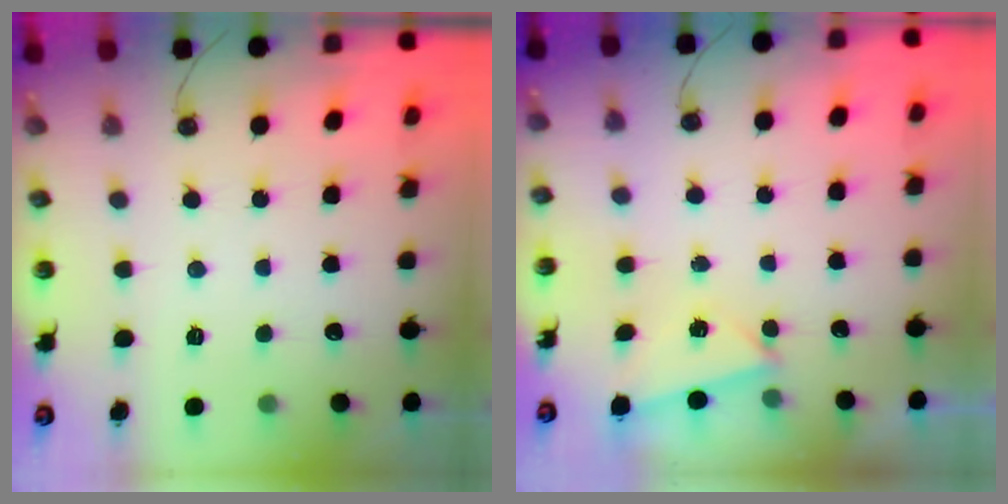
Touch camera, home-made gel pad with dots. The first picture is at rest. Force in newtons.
{"total": 2.8, "press": 1.5, "slide": 2.3}